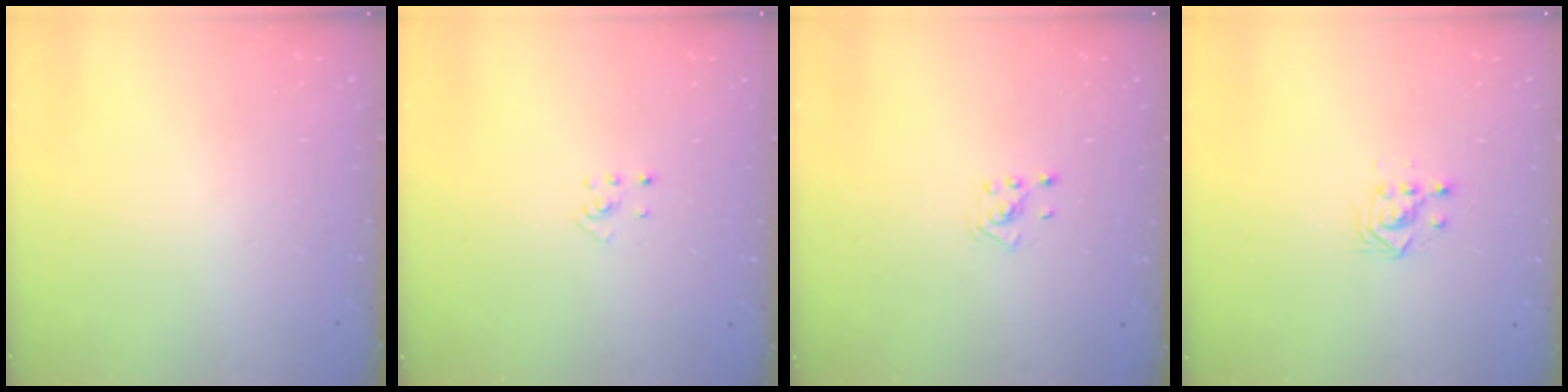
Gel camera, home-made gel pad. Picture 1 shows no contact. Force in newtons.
{"total": 2.5, "press": 2.4, "slide": 0.5}
{"total": 2.1, "press": 2.0, "slide": 0.3}
{"total": 3.0, "press": 3.0, "slide": 0.2}